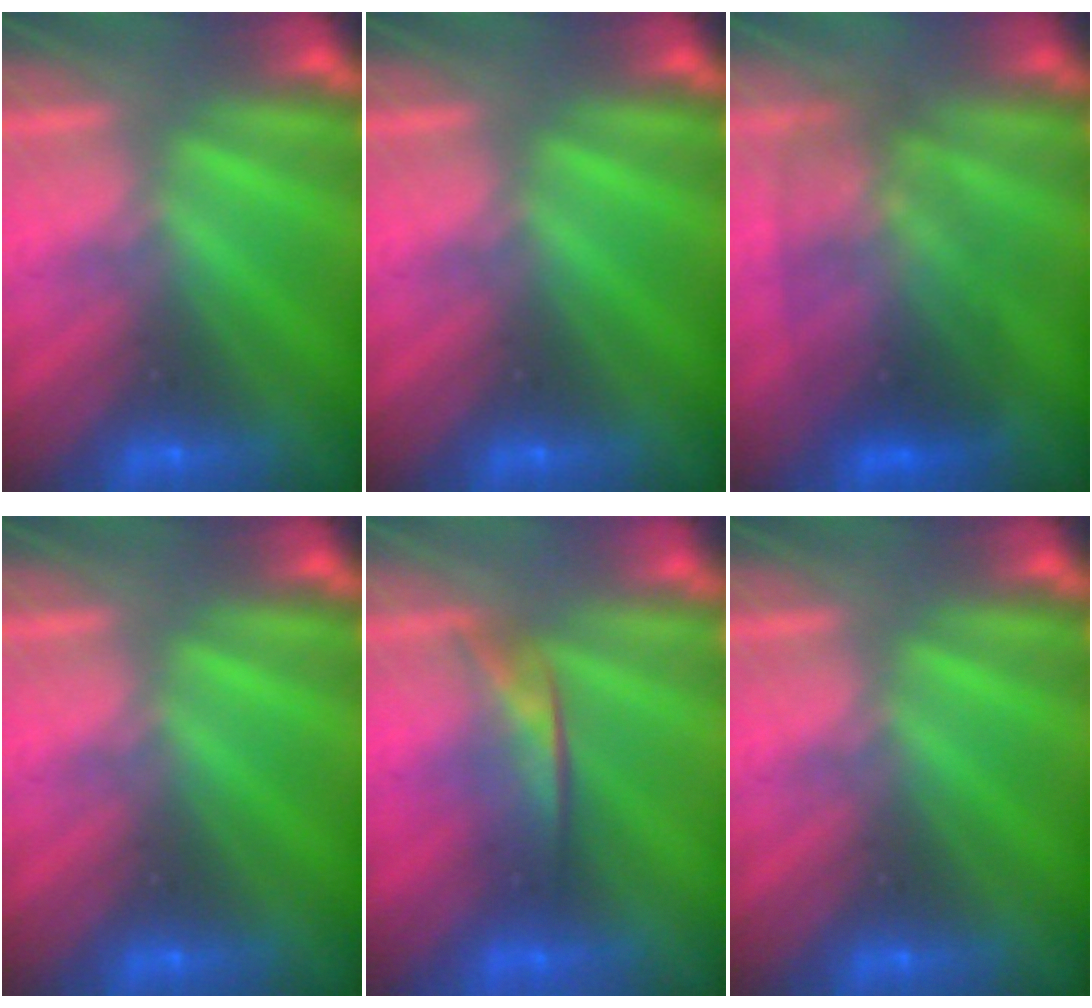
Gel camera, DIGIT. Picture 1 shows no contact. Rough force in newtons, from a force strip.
{"total": 0.0}
{"total": 3.0}
{"total": 0.0}
{"total": 1.8}
{"total": 0.0}